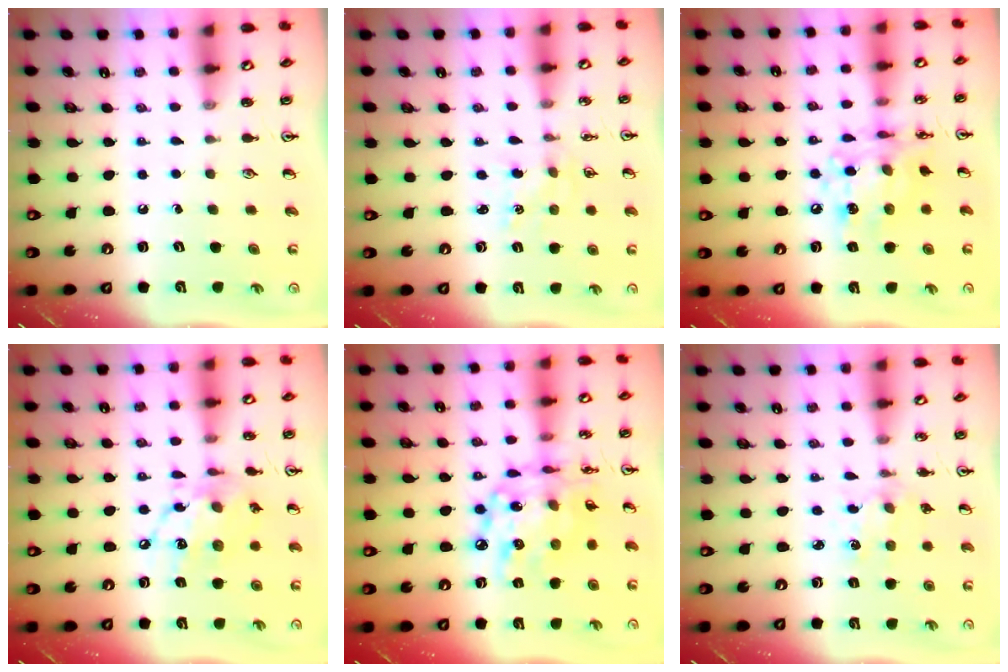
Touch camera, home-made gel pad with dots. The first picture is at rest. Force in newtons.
{"total": 1.8, "press": 1.8, "slide": 0.2}
{"total": 12.9, "press": 12.8, "slide": 1.1}
{"total": 13.4, "press": 13.4, "slide": 1.0}
{"total": 15.3, "press": 15.3, "slide": 1.1}
{"total": 2.6, "press": 2.6, "slide": 0.4}